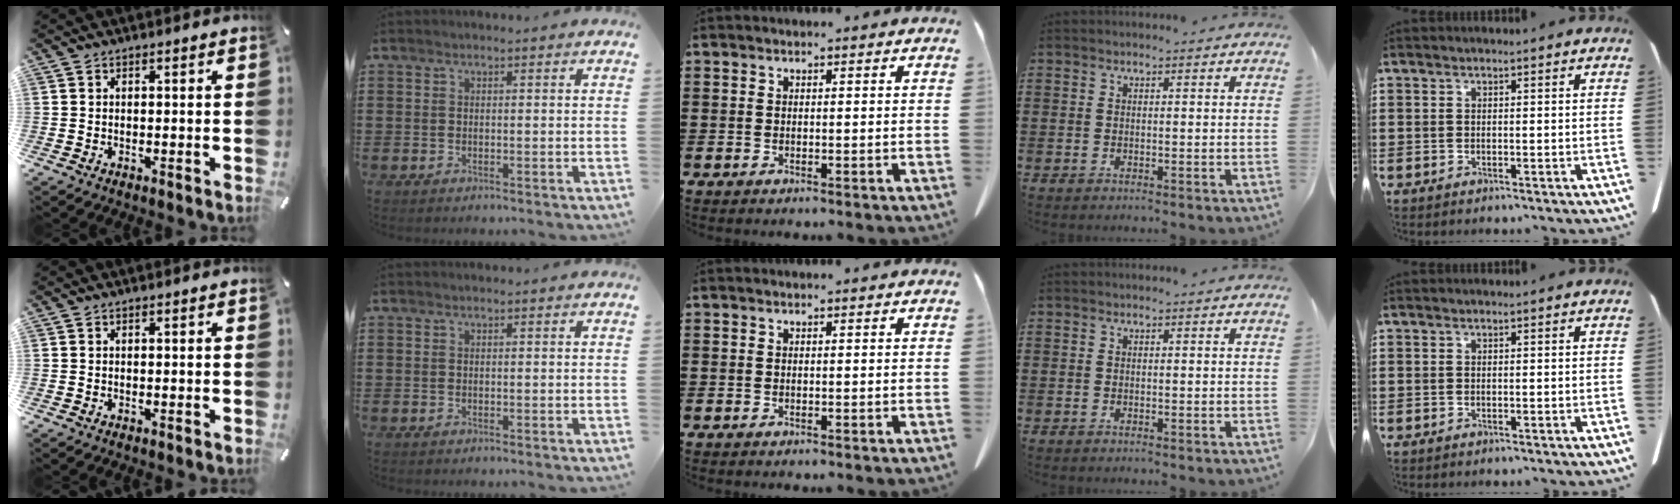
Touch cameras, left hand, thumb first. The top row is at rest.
{}